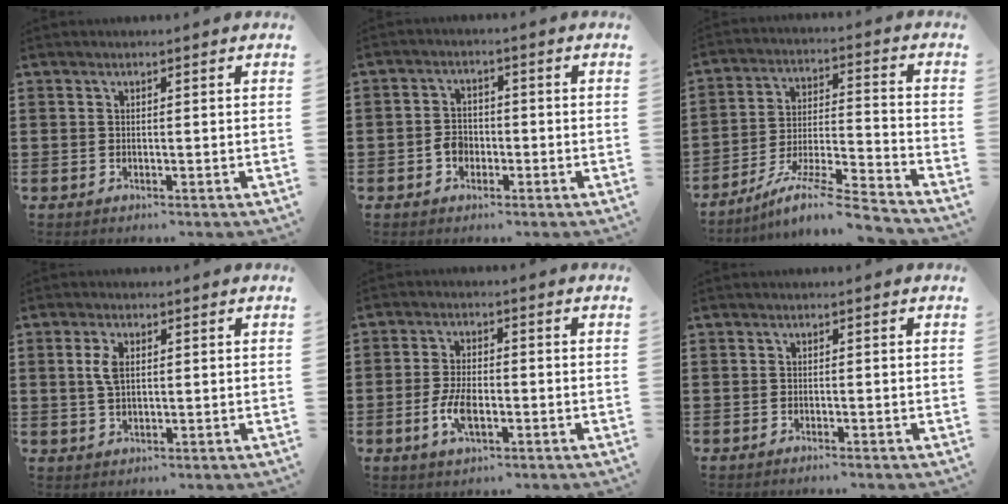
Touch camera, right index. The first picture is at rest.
{"total": 3.2, "force": [-1.2, 2.4, 1.6], "torque": [-0.035, 0.005, -0.025]}
{"total": 9.8, "force": [-8.2, 0.1, 5.3], "torque": [-0.093, 0.003, -0.162]}
{"total": 3.6, "force": [0.8, 1.8, 3.0], "torque": [-0.073, 0.006, 0.010]}
{"total": 5.2, "force": [-1.5, 2.5, 4.3], "torque": [-0.100, -0.002, -0.033]}
{"total": 0.7, "force": [-0.7, -0.2, 0.2], "torque": [-0.005, -0.004, -0.014]}